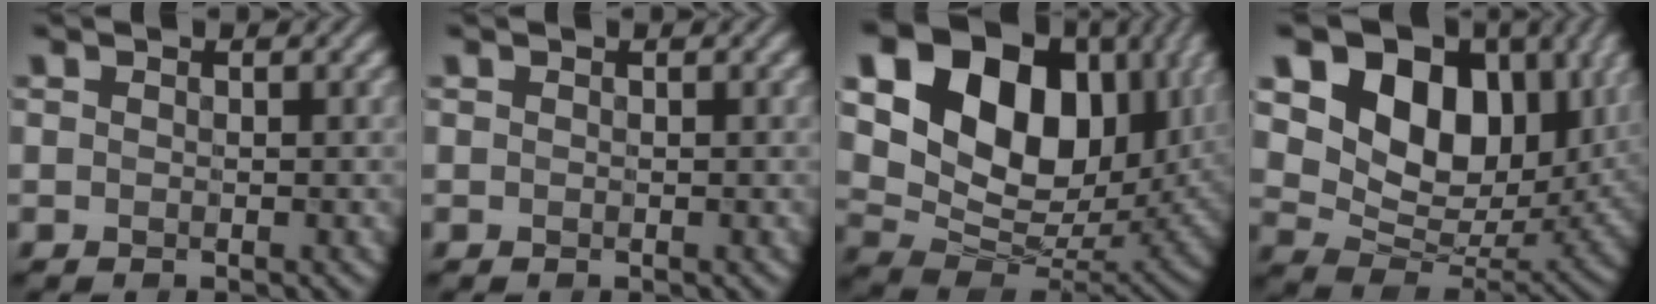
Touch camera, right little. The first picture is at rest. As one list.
[{"total": 0.0}, {"total": 19.7, "force": [7.5, 13.6, 12.1], "torque": [-0.241, 0.055, 0.144]}, {"total": 13.8, "force": [5.2, 9.4, 8.6], "torque": [-0.143, 0.013, 0.087]}]